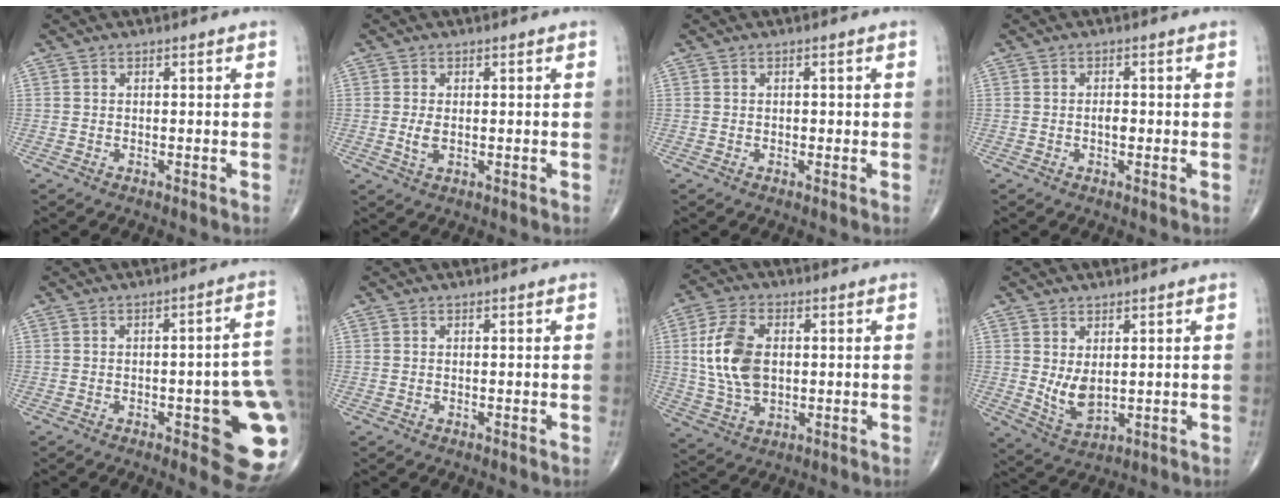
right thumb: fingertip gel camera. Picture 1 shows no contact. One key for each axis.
{"total": 2.5, "fx": 0.0, "fy": 1.4, "fz": 2.1, "tx": -0.045, "ty": -0.006, "tz": -0.001}
{"total": 1.1, "fx": 0.0, "fy": 0.8, "fz": 0.8, "tx": -0.003, "ty": 0.001, "tz": -0.003}
{"total": 1.9, "fx": -0.2, "fy": 1.0, "fz": 1.6, "tx": -0.021, "ty": 0.002, "tz": -0.006}
{"total": 16.4, "fx": -2.9, "fy": 4.8, "fz": 15.4, "tx": -0.144, "ty": 0.011, "tz": -0.020}
{"total": 0.0}
{"total": 12.1, "fx": 1.3, "fy": 7.4, "fz": 9.5, "tx": -0.182, "ty": 0.002, "tz": 0.027}
{"total": 5.6, "fx": 0.9, "fy": 3.1, "fz": 4.5, "tx": -0.076, "ty": -0.017, "tz": 0.032}